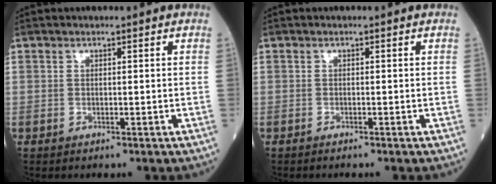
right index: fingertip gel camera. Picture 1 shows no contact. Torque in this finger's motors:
{"motor_torque": [-0.08, -0.09, 0.09, -0.01]}